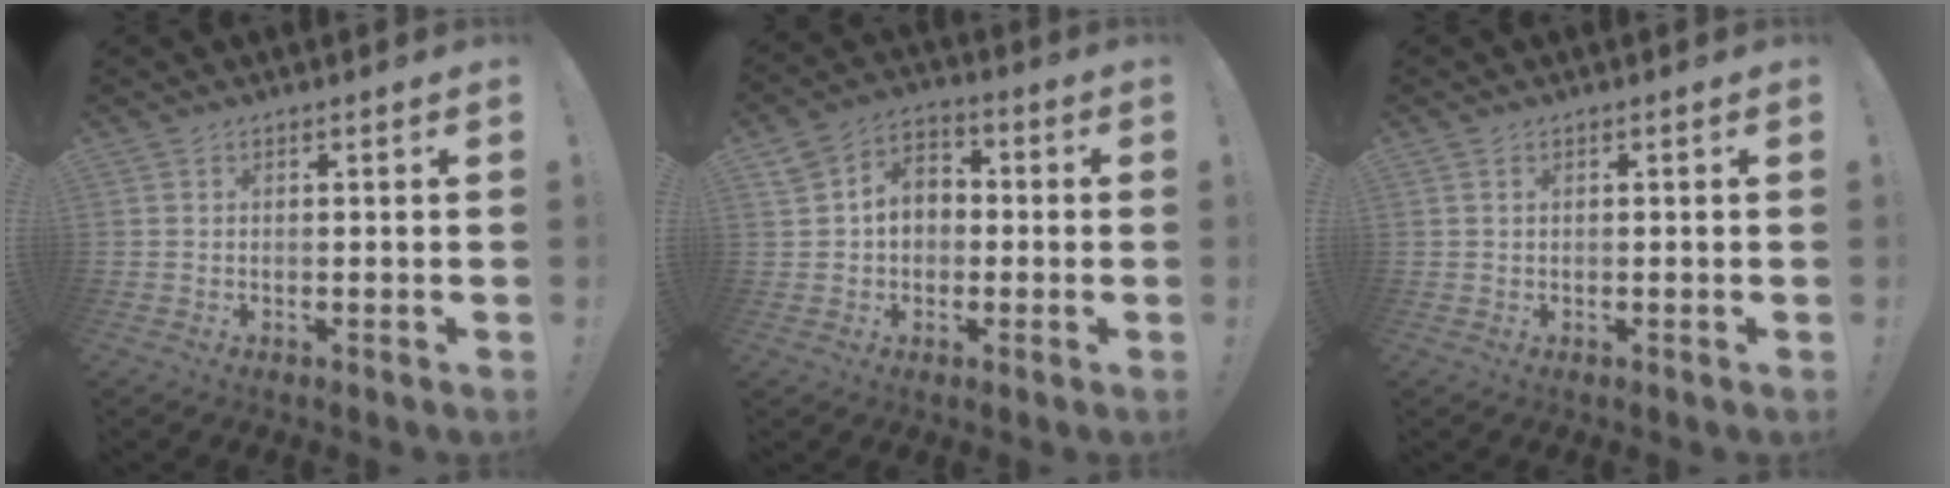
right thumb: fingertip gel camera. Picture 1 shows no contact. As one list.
[{"total": 8.8, "force": [0.5, 7.6, 4.4], "torque": [-0.070, 0.011, 0.018]}, {"total": 0.7, "force": [0.3, 0.2, 0.5], "torque": [-0.006, 0.000, 0.005]}]